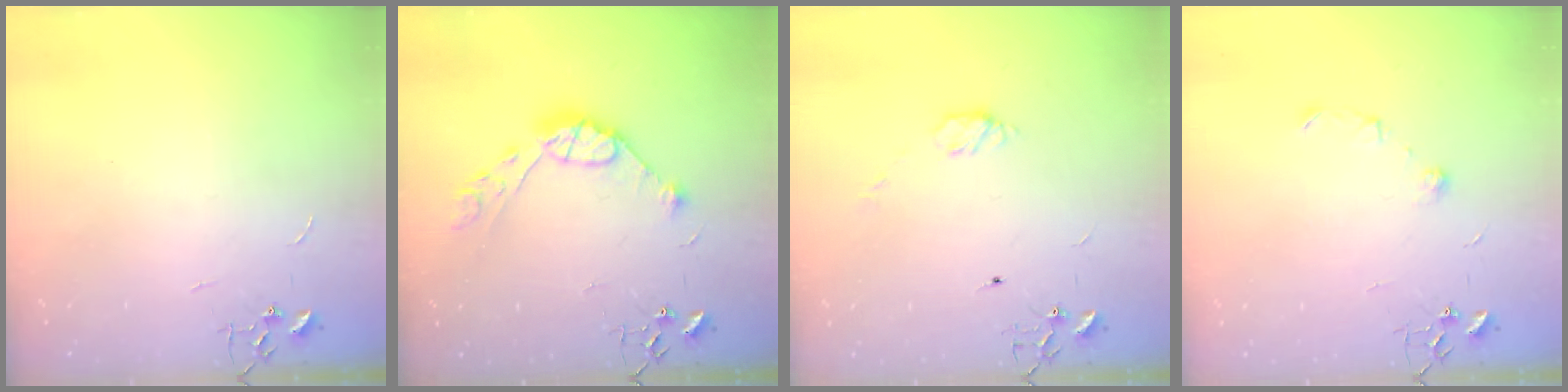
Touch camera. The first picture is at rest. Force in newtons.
{"total": 11.7, "press": 11.6, "slide": 1.0}
{"total": 4.6, "press": 4.6, "slide": 0.4}
{"total": 8.0, "press": 7.9, "slide": 0.7}